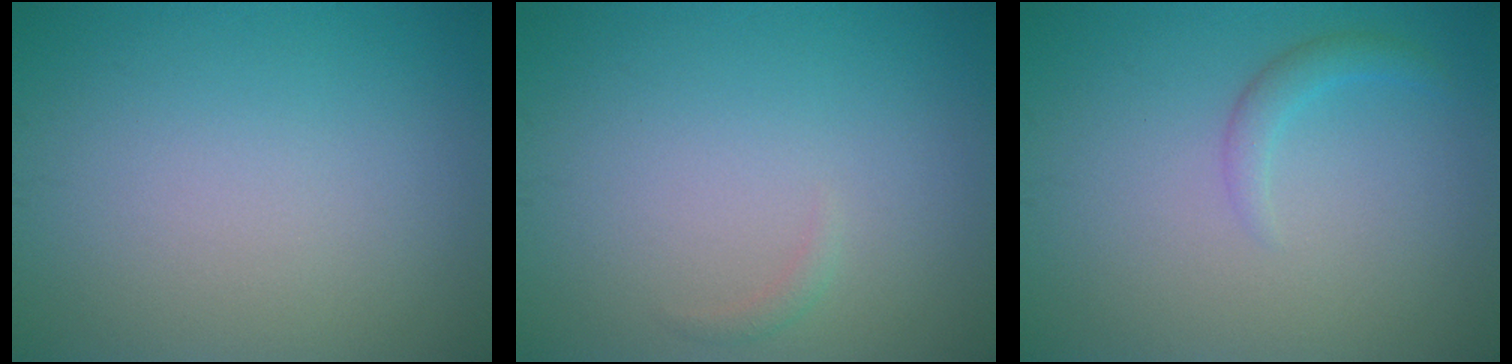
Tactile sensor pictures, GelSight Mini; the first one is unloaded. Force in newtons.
{"total": 0.6, "press": 0.6, "slide": 0.1}
{"total": 1.5, "press": 1.5, "slide": 0.0}